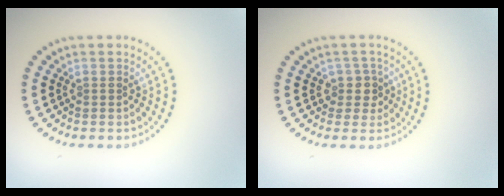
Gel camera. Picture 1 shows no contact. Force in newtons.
{"total": 2.0, "press": 1.6, "slide": 1.2}